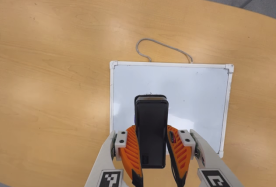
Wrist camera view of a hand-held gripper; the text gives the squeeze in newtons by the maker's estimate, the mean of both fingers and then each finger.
{"total": 9.0, "left": 6.7, "right": 11.3}